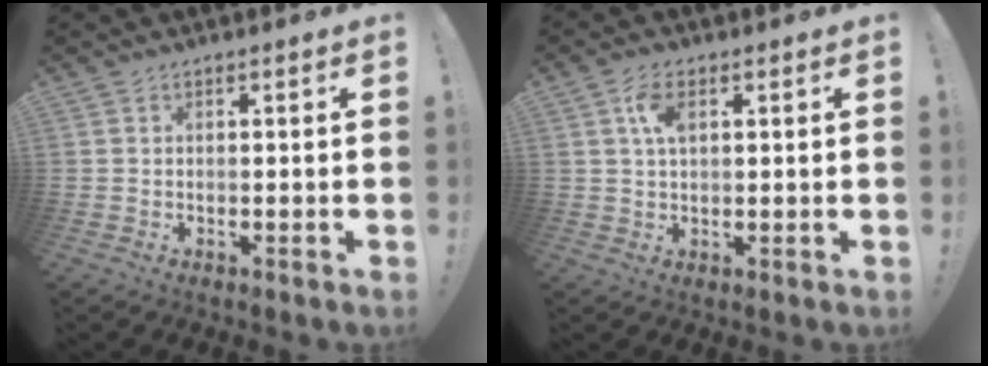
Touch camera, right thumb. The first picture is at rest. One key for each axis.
{"total": 5.7, "fx": 1.8, "fy": 3.1, "fz": 4.4, "tx": -0.076, "ty": 0.002, "tz": 0.031}